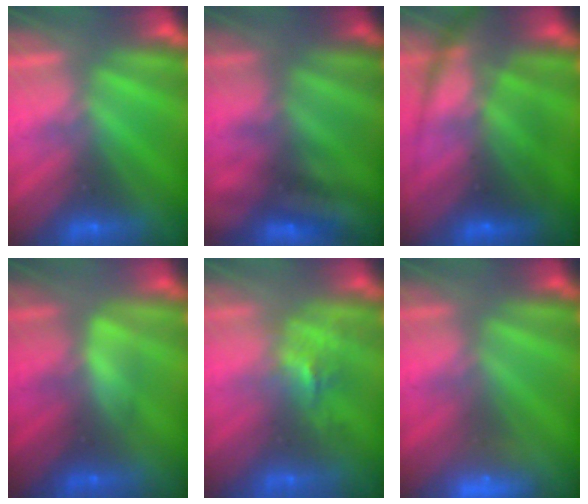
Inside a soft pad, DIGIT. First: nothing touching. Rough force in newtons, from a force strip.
{"total": 2.4}
{"total": 7.4}
{"total": 2.6}
{"total": 2.5}
{"total": 6.4}